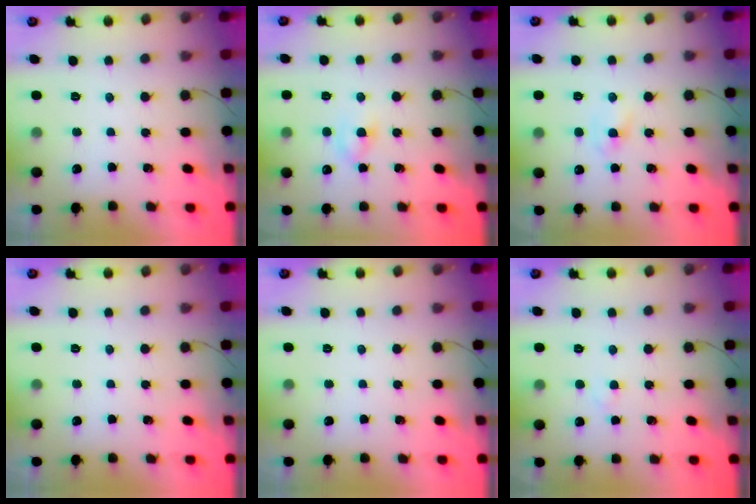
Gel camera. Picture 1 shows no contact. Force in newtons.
{"total": 3.3, "press": 3.1, "slide": 1.1}
{"total": 2.2, "press": 2.0, "slide": 0.9}
{"total": 0.0}
{"total": 0.0}
{"total": 1.2, "press": 1.0, "slide": 0.6}